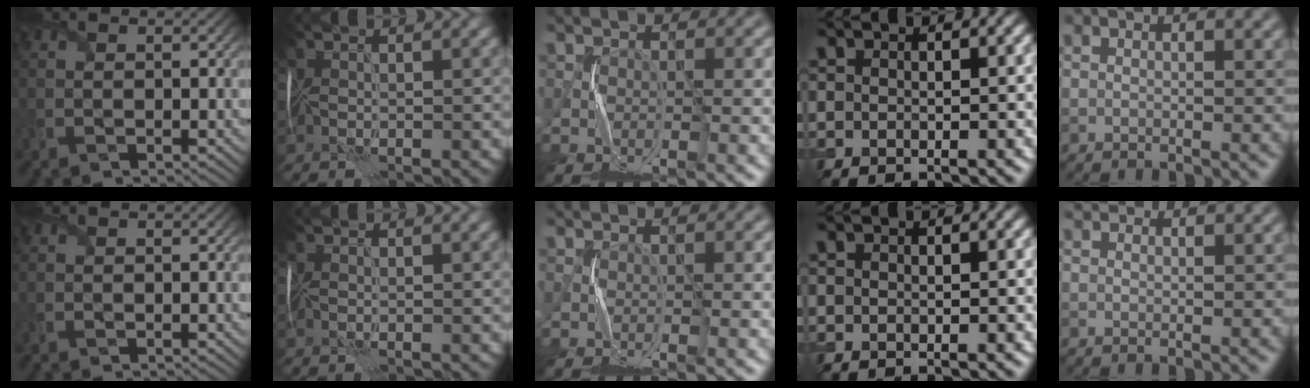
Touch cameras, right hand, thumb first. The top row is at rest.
{"little": {"total": 2.3, "force": [2.2, 0.3, 0.7], "torque": [-0.016, 0.003, 0.027]}}